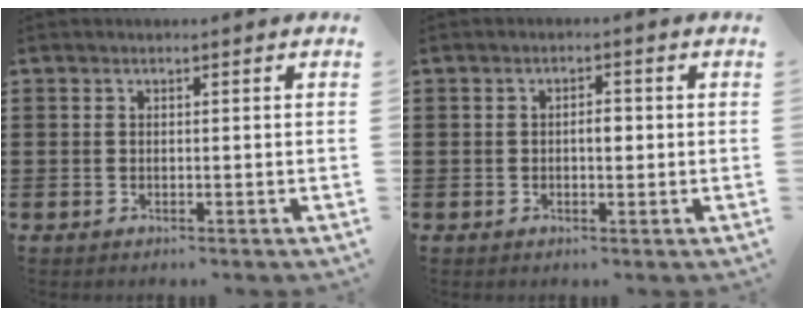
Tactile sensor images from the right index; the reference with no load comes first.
{"total": 2.2, "force": [-0.2, 1.0, 1.9], "torque": [-0.036, 0.004, -0.005]}